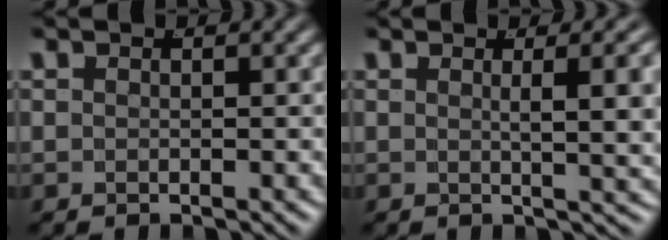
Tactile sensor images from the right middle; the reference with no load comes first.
{"total": 4.1, "force": [1.2, -0.1, 3.9], "torque": [-0.039, 0.005, 0.016]}